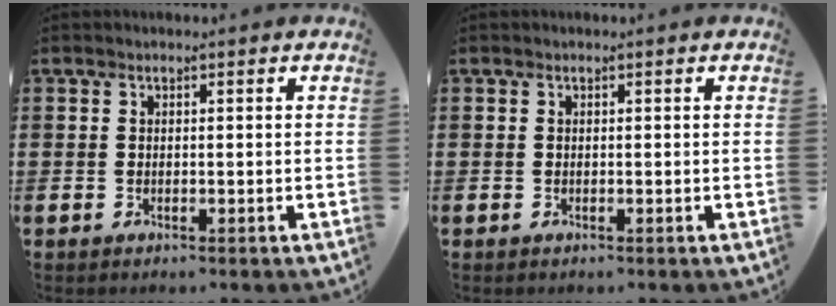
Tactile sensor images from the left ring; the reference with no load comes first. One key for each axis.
{"total": 0.0}